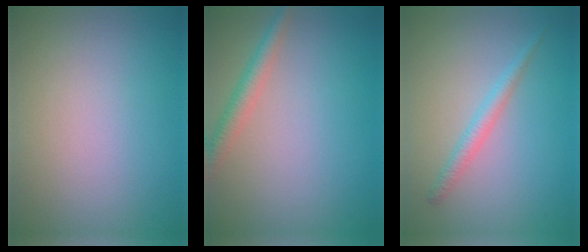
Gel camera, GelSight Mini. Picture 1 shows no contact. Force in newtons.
{"total": 2.4, "press": 2.4, "slide": 0.0}
{"total": 1.7, "press": 1.7, "slide": 0.1}